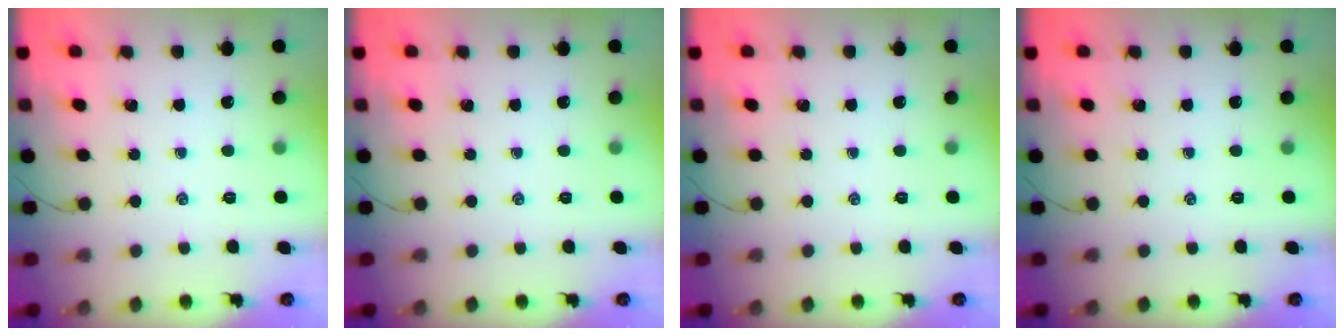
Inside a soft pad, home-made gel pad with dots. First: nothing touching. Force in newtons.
{"total": 0.0}
{"total": 0.0}
{"total": 0.0}